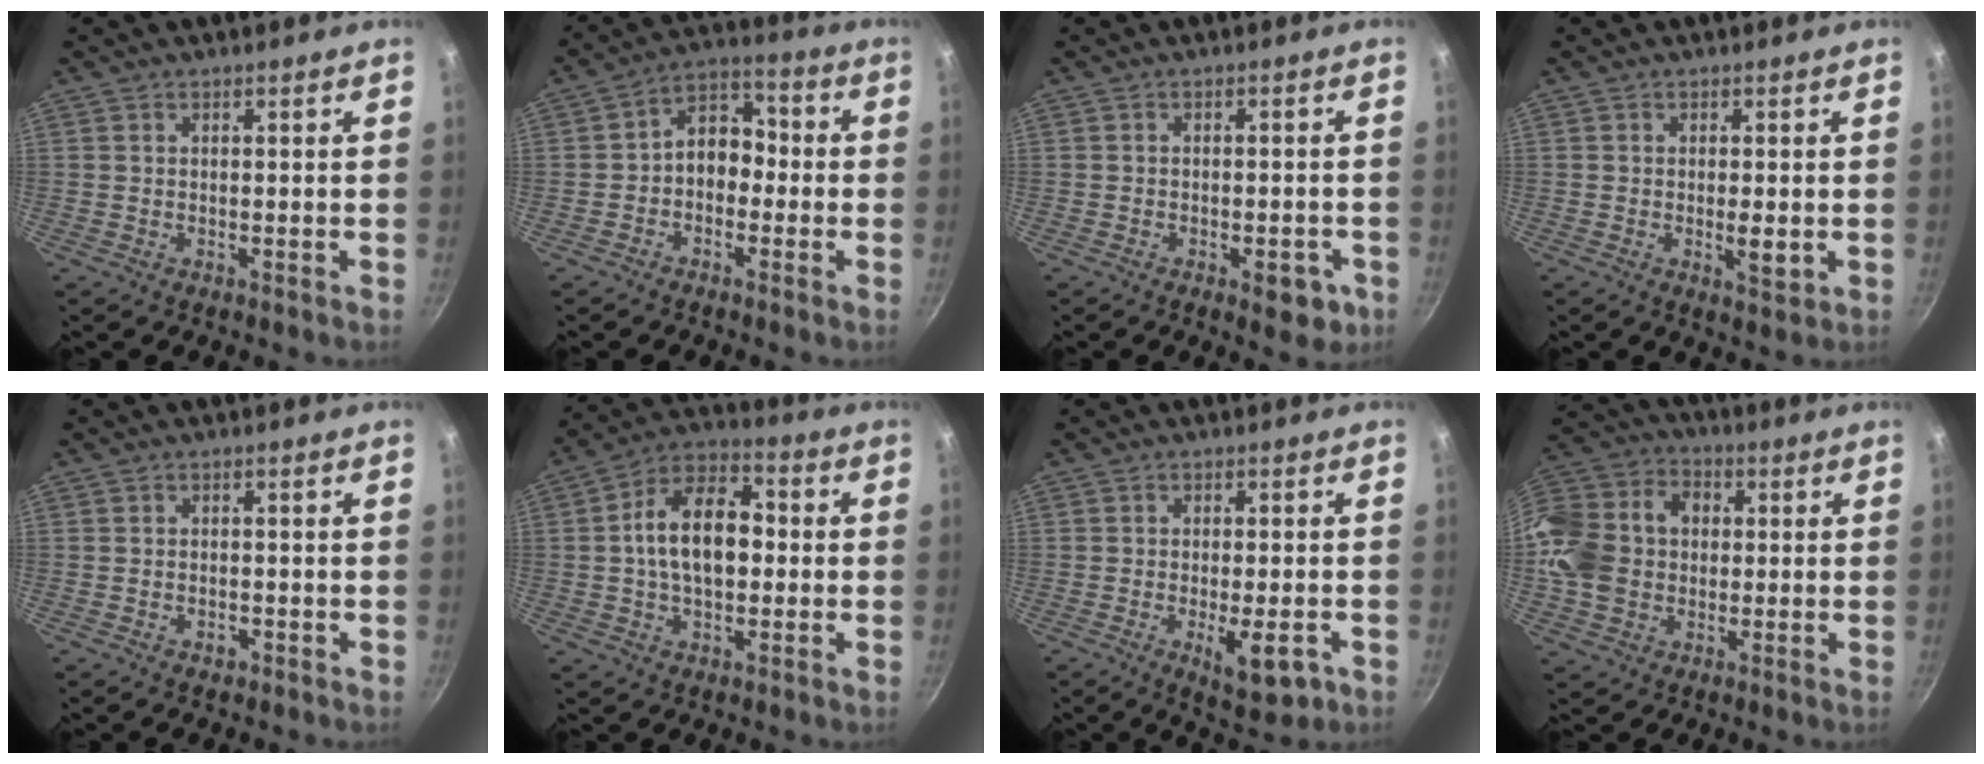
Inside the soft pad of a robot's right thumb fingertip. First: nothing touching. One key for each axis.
{"total": 8.1, "fx": -1.3, "fy": 5.8, "fz": 5.5, "tx": -0.057, "ty": 0.038, "tz": -0.040}
{"total": 5.0, "fx": -2.4, "fy": 2.2, "fz": 3.8, "tx": -0.031, "ty": 0.010, "tz": -0.025}
{"total": 3.2, "fx": -0.4, "fy": 1.1, "fz": 2.9, "tx": -0.043, "ty": -0.005, "tz": -0.006}
{"total": 1.4, "fx": -0.7, "fy": 1.0, "fz": 0.7, "tx": -0.006, "ty": 0.006, "tz": -0.009}
{"total": 13.8, "fx": 0.2, "fy": 8.3, "fz": 11.0, "tx": -0.172, "ty": 0.029, "tz": -0.007}
{"total": 7.5, "fx": -2.8, "fy": 2.7, "fz": 6.4, "tx": -0.092, "ty": -0.001, "tz": -0.034}
{"total": 17.4, "fx": 0.5, "fy": 13.5, "fz": 11.0, "tx": -0.222, "ty": 0.031, "tz": 0.006}